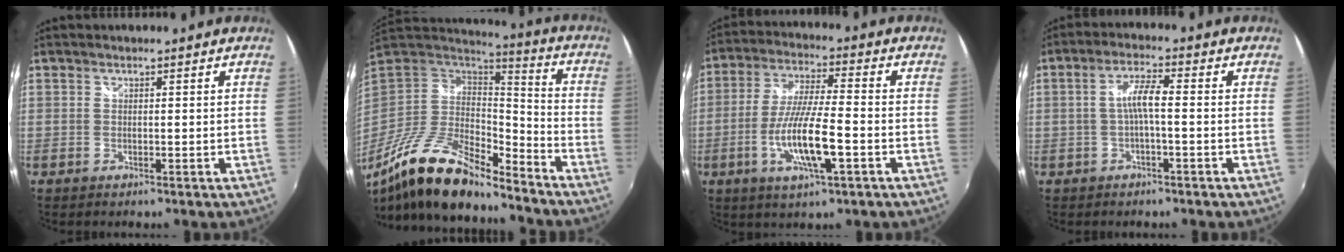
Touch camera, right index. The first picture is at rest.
{"total": 20.8, "force": [-15.2, 6.5, 12.5], "torque": [-0.244, -0.027, -0.275]}
{"total": 12.2, "force": [-4.0, 2.0, 11.3], "torque": [-0.225, -0.011, -0.075]}
{"total": 4.3, "force": [-0.8, 0.5, 4.2], "torque": [-0.085, 0.009, -0.015]}